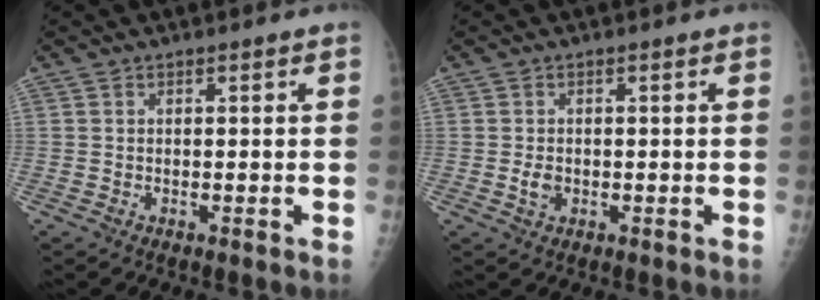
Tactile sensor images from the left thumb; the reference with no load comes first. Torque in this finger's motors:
{"motor_torque": [0.09, 0.25, 0.39, 0.30, 0.00]}